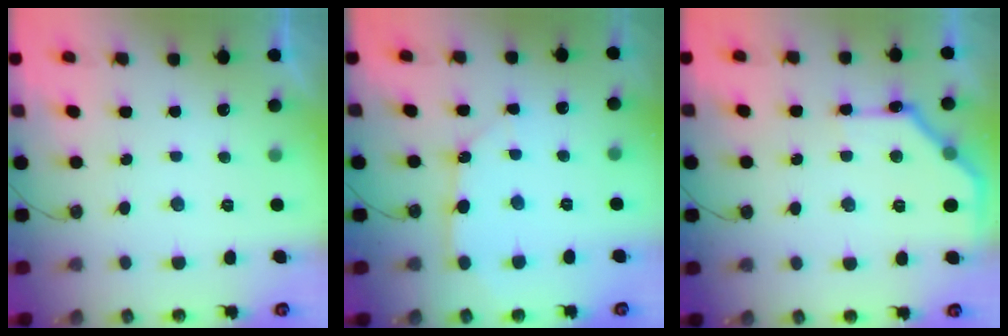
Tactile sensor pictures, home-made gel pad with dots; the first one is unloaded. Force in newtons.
{"total": 5.1, "press": 5.1, "slide": 0.2}
{"total": 15.3, "press": 15.3, "slide": 0.3}